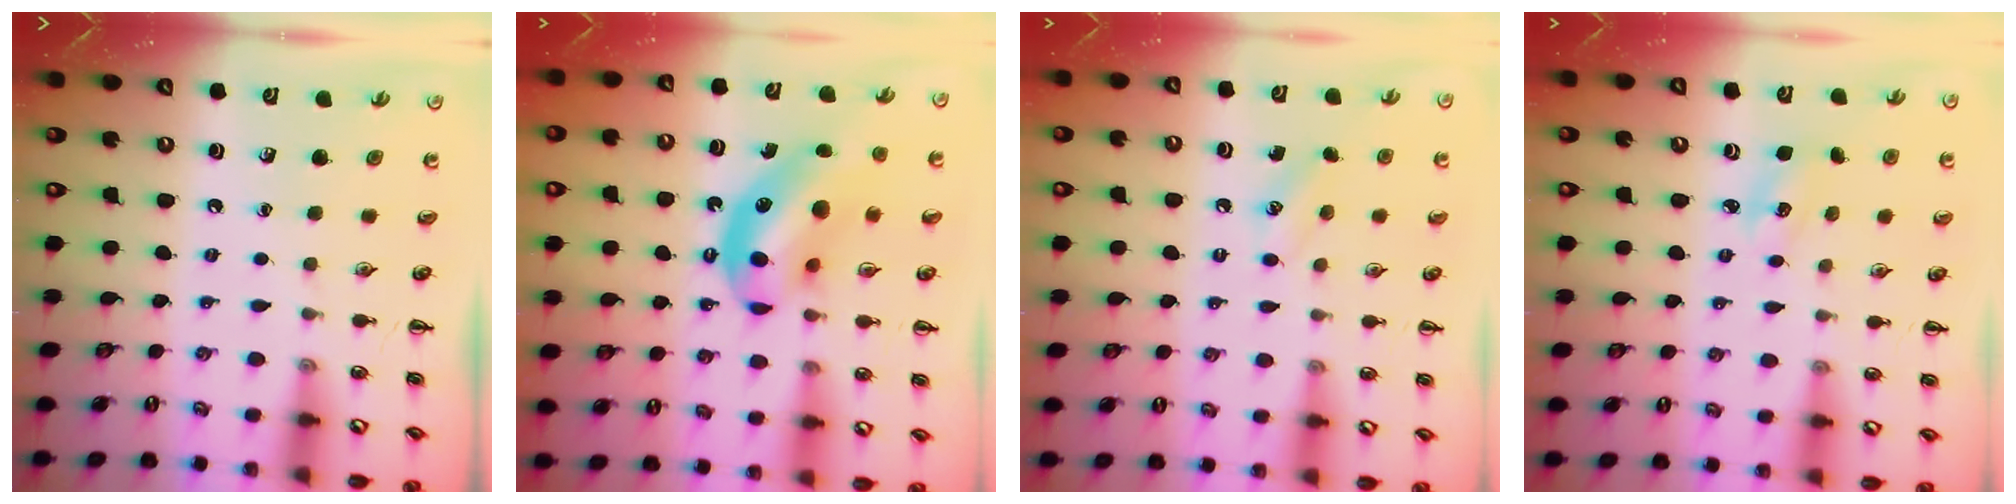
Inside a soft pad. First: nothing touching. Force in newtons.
{"total": 14.2, "press": 13.7, "slide": 3.6}
{"total": 6.7, "press": 6.4, "slide": 2.0}
{"total": 4.0, "press": 3.8, "slide": 1.2}